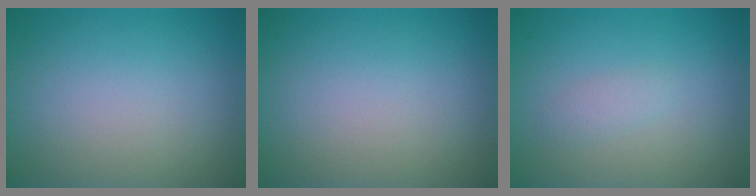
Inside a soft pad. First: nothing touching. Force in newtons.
{"total": 0.0}
{"total": 1.1, "press": 1.1, "slide": 0.1}